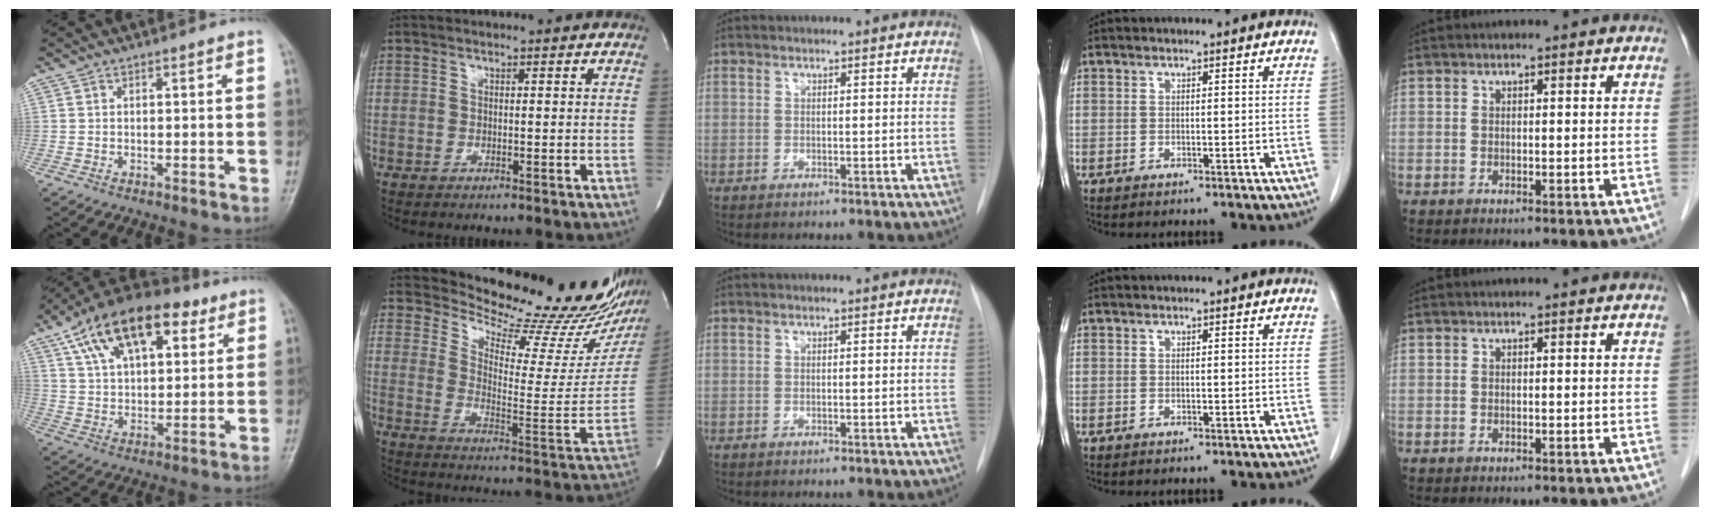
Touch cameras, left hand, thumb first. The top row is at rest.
{"thumb": {"total": 19.9, "force": [9.8, 10.4, 13.9], "torque": [-0.209, -0.002, 0.168]}, "index": {"total": 22.3, "force": [20.9, 2.2, 7.5], "torque": [-0.114, -0.112, 0.260]}}